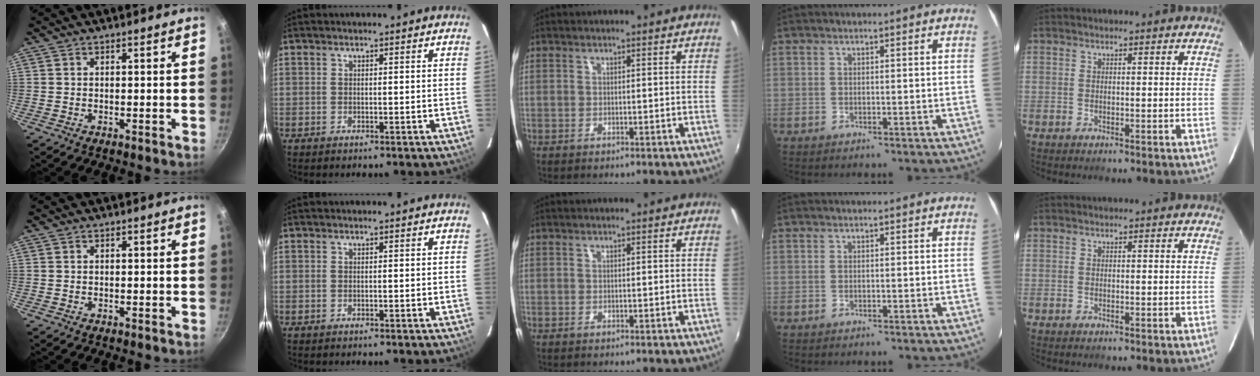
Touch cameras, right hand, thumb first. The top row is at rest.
{}